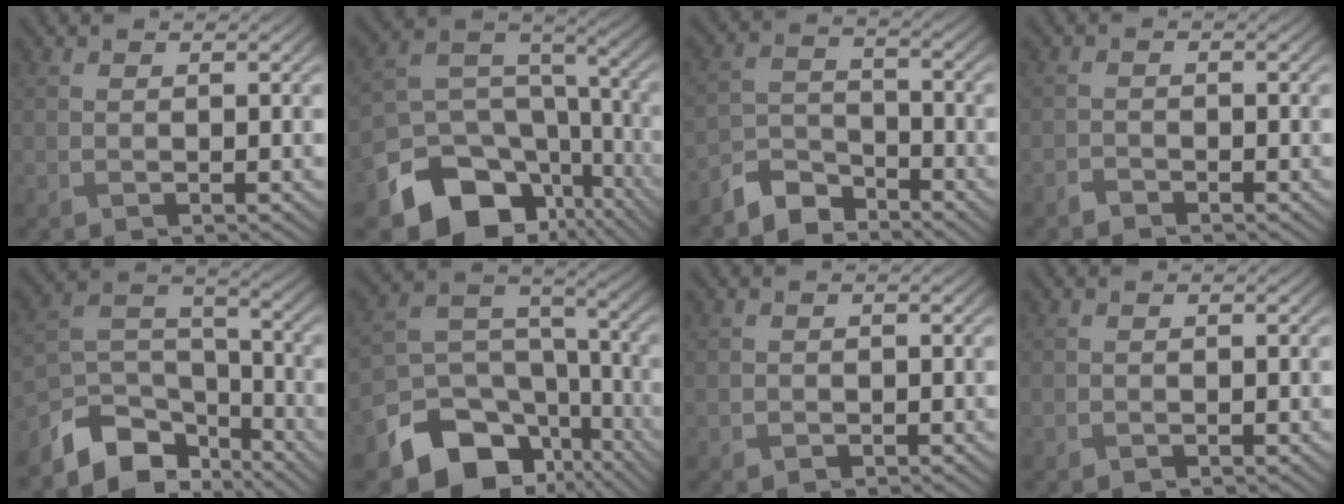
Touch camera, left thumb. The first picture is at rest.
{"total": 15.0, "force": [-8.7, 10.3, 6.5], "torque": [-0.161, -0.044, -0.131]}
{"total": 5.8, "force": [-5.0, 2.4, 1.6], "torque": [-0.035, -0.002, -0.113]}
{"total": 1.2, "force": [-1.1, 0.4, 0.3], "torque": [-0.006, 0.000, -0.025]}
{"total": 10.0, "force": [-7.4, 5.0, 4.5], "torque": [-0.089, -0.017, -0.141]}
{"total": 13.6, "force": [-8.3, 9.0, 5.9], "torque": [-0.135, -0.028, -0.137]}
{"total": 0.8, "force": [-0.3, 0.8, 0.1], "torque": [0.001, -0.005, -0.007]}
{"total": 0.0}